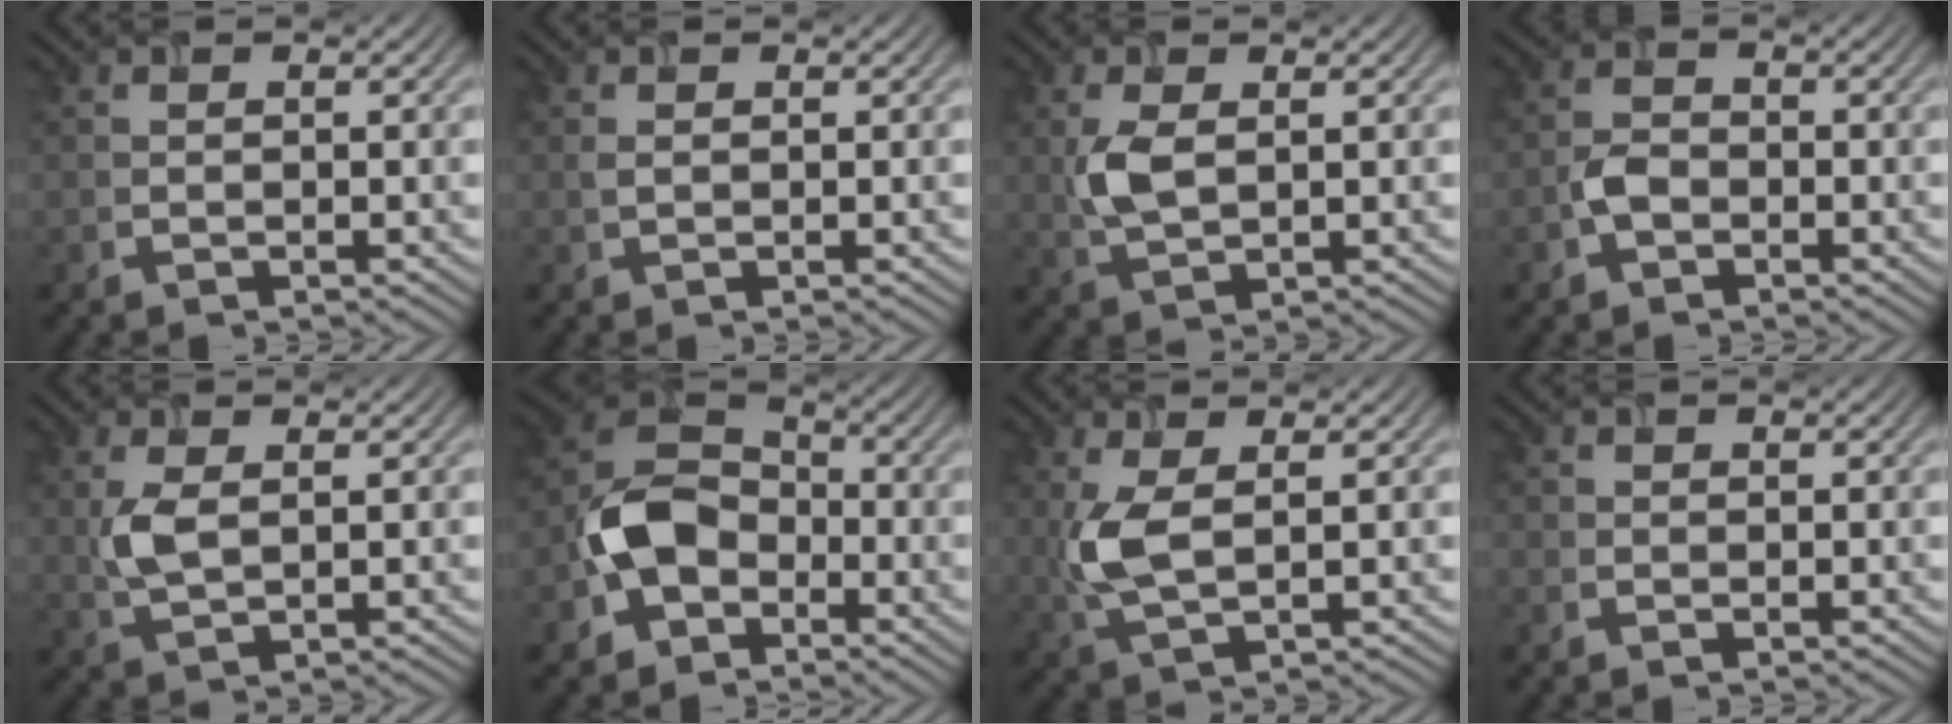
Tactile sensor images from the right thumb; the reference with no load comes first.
{"total": 0.8, "force": [0.1, 0.4, 0.6], "torque": [-0.020, 0.001, 0.002]}
{"total": 4.3, "force": [0.7, 2.2, 3.6], "torque": [-0.092, 0.000, 0.018]}
{"total": 2.7, "force": [-1.2, 1.9, 1.6], "torque": [-0.032, 0.006, -0.030]}
{"total": 3.8, "force": [0.7, 1.8, 3.3], "torque": [-0.085, 0.000, 0.016]}
{"total": 8.1, "force": [-3.3, 5.8, 4.5], "torque": [-0.088, 0.007, -0.084]}
{"total": 5.6, "force": [0.9, 2.4, 4.9], "torque": [-0.131, 0.000, 0.020]}
{"total": 0.9, "force": [-0.6, 0.6, 0.2], "torque": [-0.006, -0.003, -0.015]}